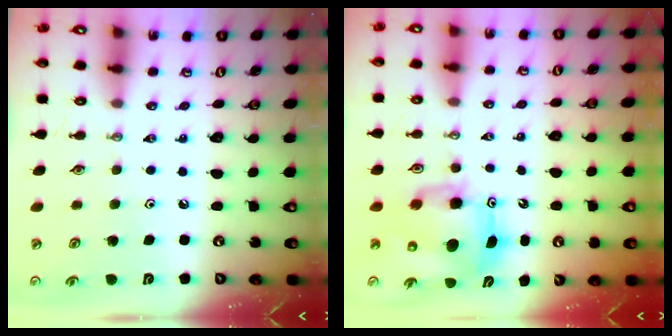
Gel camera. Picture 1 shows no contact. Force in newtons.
{"total": 8.6, "press": 8.6, "slide": 1.0}